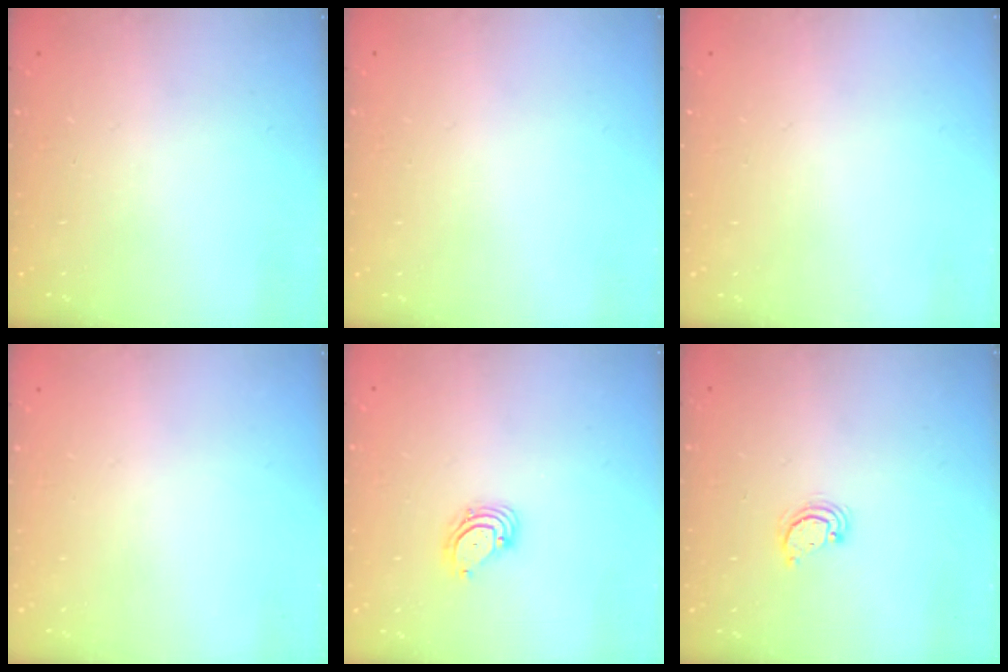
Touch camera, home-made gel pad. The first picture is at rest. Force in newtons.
{"total": 0.0}
{"total": 0.0}
{"total": 0.0}
{"total": 3.4, "press": 3.4, "slide": 0.3}
{"total": 3.0, "press": 3.0, "slide": 0.2}